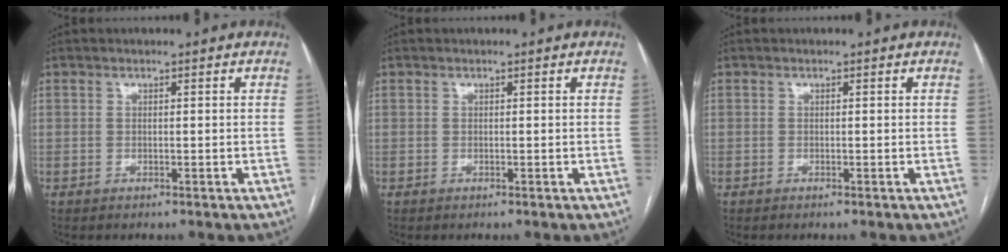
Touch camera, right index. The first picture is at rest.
{"total": 0.0}
{"total": 0.0}